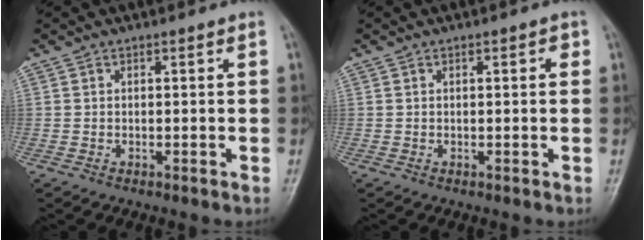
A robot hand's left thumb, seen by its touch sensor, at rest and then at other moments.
{"total": 1.2, "force": [0.3, 0.5, 1.1], "torque": [-0.013, 0.002, 0.003]}